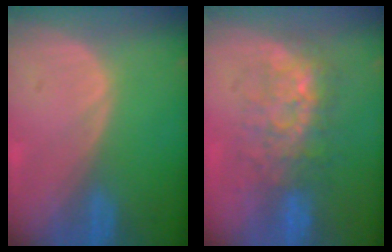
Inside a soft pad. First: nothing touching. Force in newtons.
{"total": 7.7, "press": 7.4, "slide": 1.8}